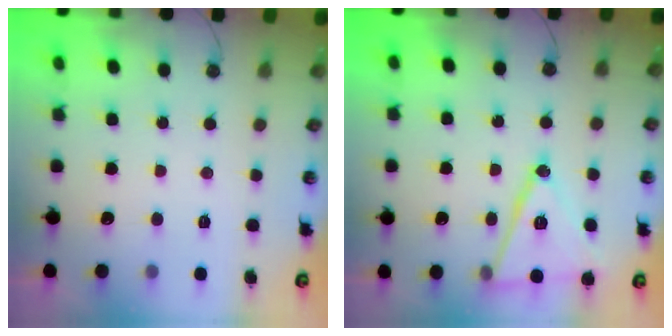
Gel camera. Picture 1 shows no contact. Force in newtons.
{"total": 16.6, "press": 16.3, "slide": 3.1}